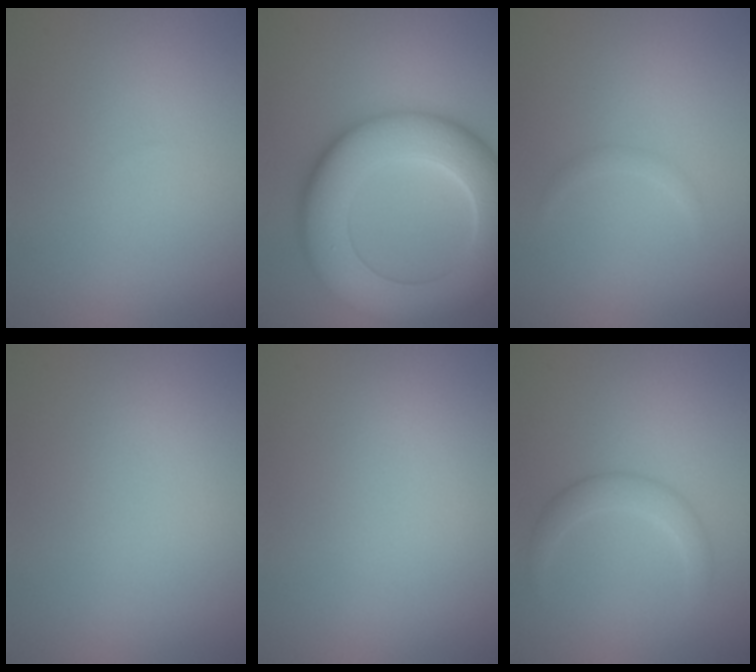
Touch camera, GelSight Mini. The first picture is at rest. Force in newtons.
{"total": 11.0, "press": 11.0, "slide": 0.6}
{"total": 0.7, "press": 0.7, "slide": 0.1}
{"total": 0.0}
{"total": 0.0}
{"total": 2.0, "press": 2.0, "slide": 0.0}